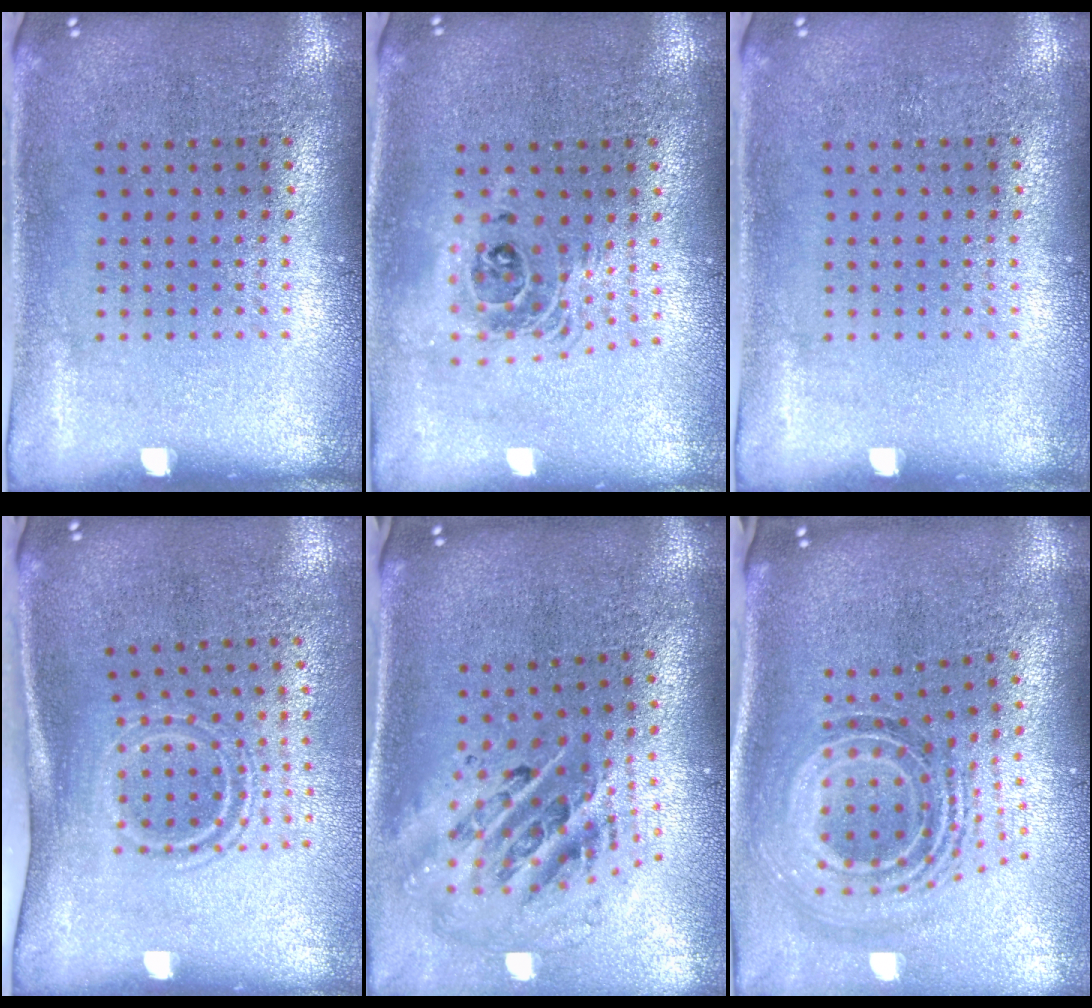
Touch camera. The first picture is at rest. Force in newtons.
{"total": 1.7, "press": 1.4, "slide": 0.9}
{"total": 0.0}
{"total": 1.6, "press": 1.0, "slide": 1.3}
{"total": 2.3, "press": 1.6, "slide": 1.7}
{"total": 2.0, "press": 1.4, "slide": 1.3}